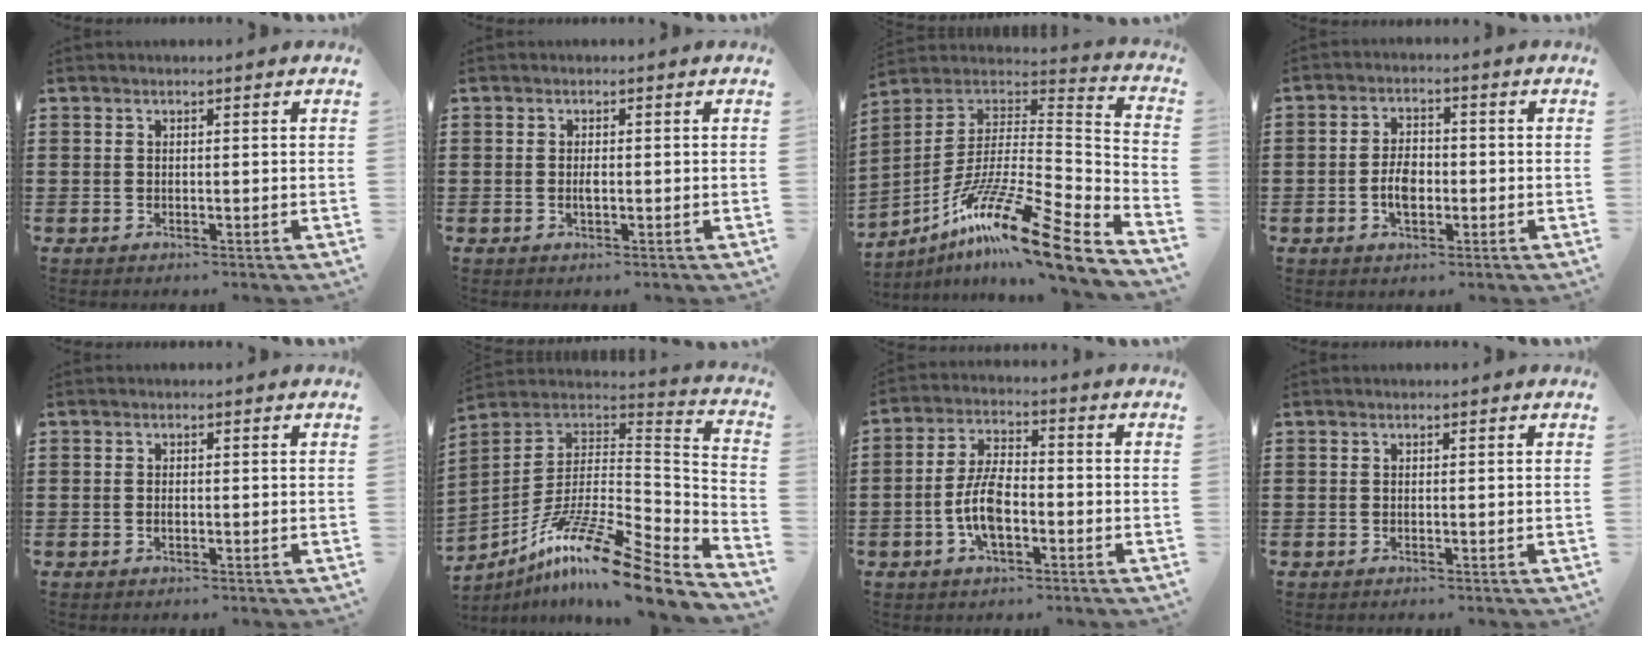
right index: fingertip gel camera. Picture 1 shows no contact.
{"total": 1.3, "force": [-0.2, 0.4, 1.2], "torque": [-0.023, -0.001, -0.003]}
{"total": 17.1, "force": [-11.8, 1.0, 12.2], "torque": [-0.225, 0.012, -0.216]}
{"total": 4.1, "force": [-1.0, 2.2, 3.3], "torque": [-0.061, -0.001, -0.021]}
{"total": 0.6, "force": [-0.2, 0.1, 0.5], "torque": [-0.012, -0.004, -0.002]}
{"total": 15.2, "force": [-11.0, 1.7, 10.4], "torque": [-0.189, 0.013, -0.205]}
{"total": 7.2, "force": [-2.2, 3.1, 6.1], "torque": [-0.146, -0.002, -0.049]}
{"total": 0.0}